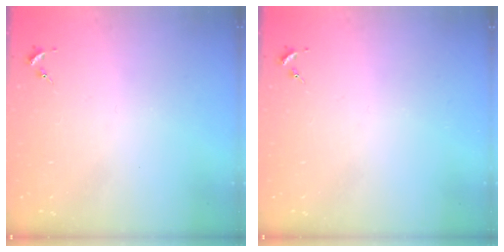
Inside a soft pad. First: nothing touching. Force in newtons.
{"total": 0.0}